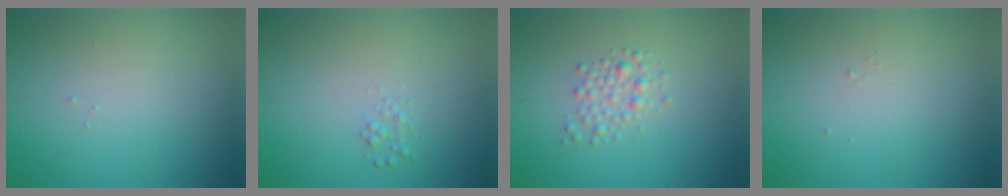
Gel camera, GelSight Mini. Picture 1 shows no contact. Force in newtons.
{"total": 0.7, "press": 0.7, "slide": 0.0}
{"total": 1.9, "press": 1.9, "slide": 0.0}
{"total": 0.0}